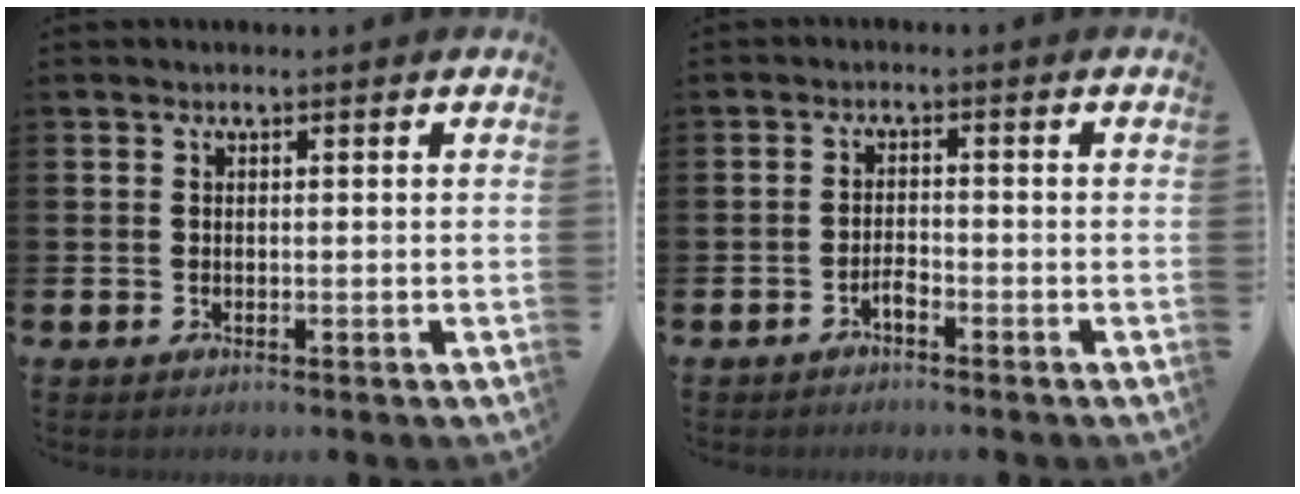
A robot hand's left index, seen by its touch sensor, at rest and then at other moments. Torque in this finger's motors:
{"motor_torque": [0.26, 0.16, 0.00, 0.03]}